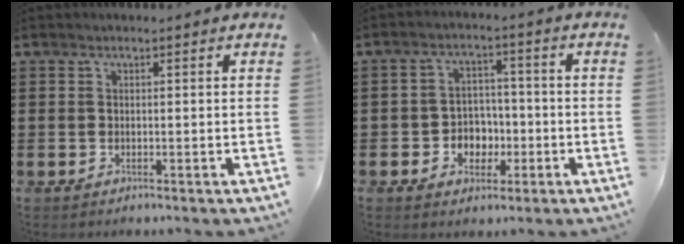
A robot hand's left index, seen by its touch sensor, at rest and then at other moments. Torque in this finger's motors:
{"motor_torque": [0.88, 0.86, 0.23, 0.03]}